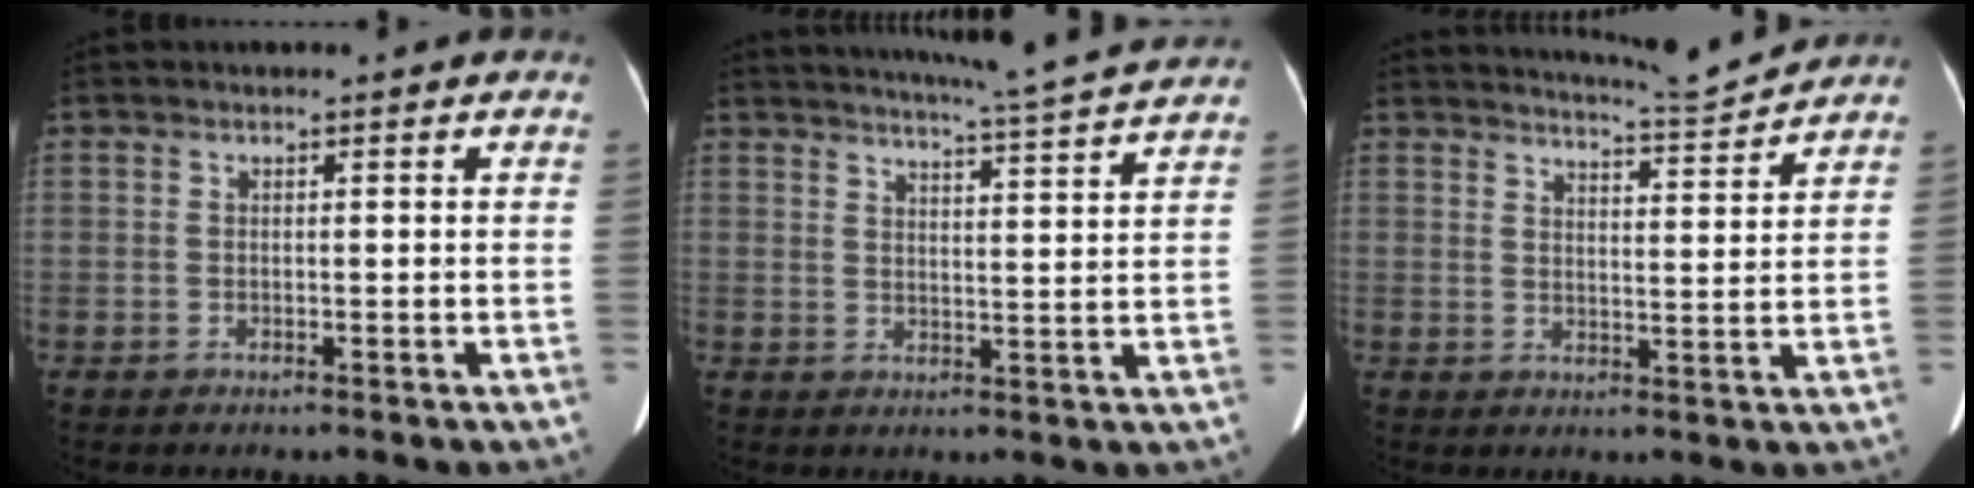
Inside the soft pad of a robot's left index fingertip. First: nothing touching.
{"total": 13.1, "force": [12.0, -1.7, 4.8], "torque": [-0.087, -0.017, 0.154]}
{"total": 7.5, "force": [7.3, -1.3, 1.0], "torque": [-0.030, -0.015, 0.111]}